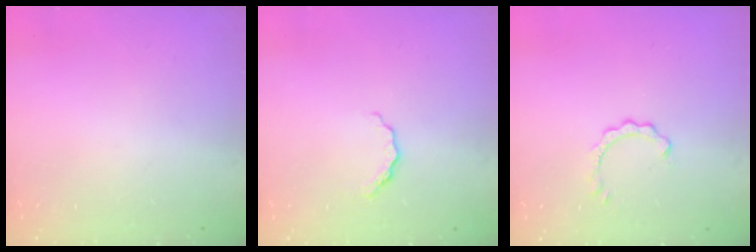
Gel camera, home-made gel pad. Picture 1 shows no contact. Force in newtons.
{"total": 6.7, "press": 6.7, "slide": 0.6}
{"total": 1.1, "press": 1.1, "slide": 0.1}